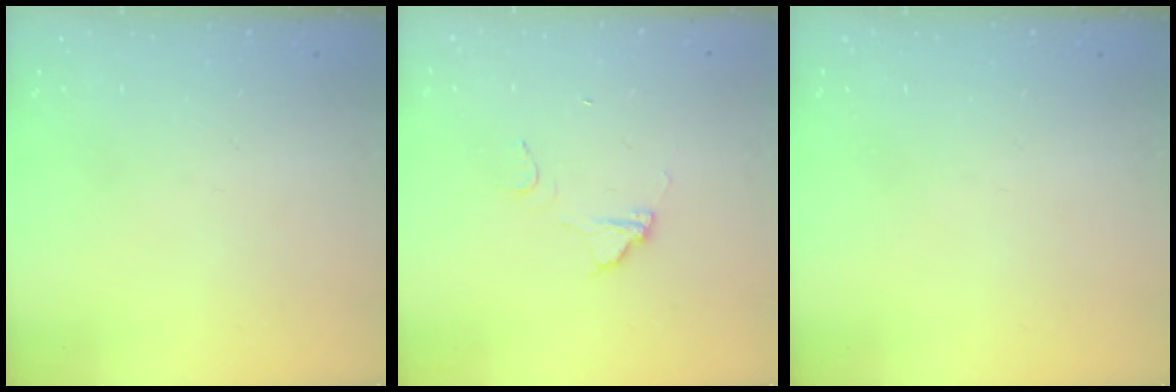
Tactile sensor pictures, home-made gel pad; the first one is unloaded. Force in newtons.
{"total": 5.7, "press": 5.7, "slide": 0.4}
{"total": 0.0}